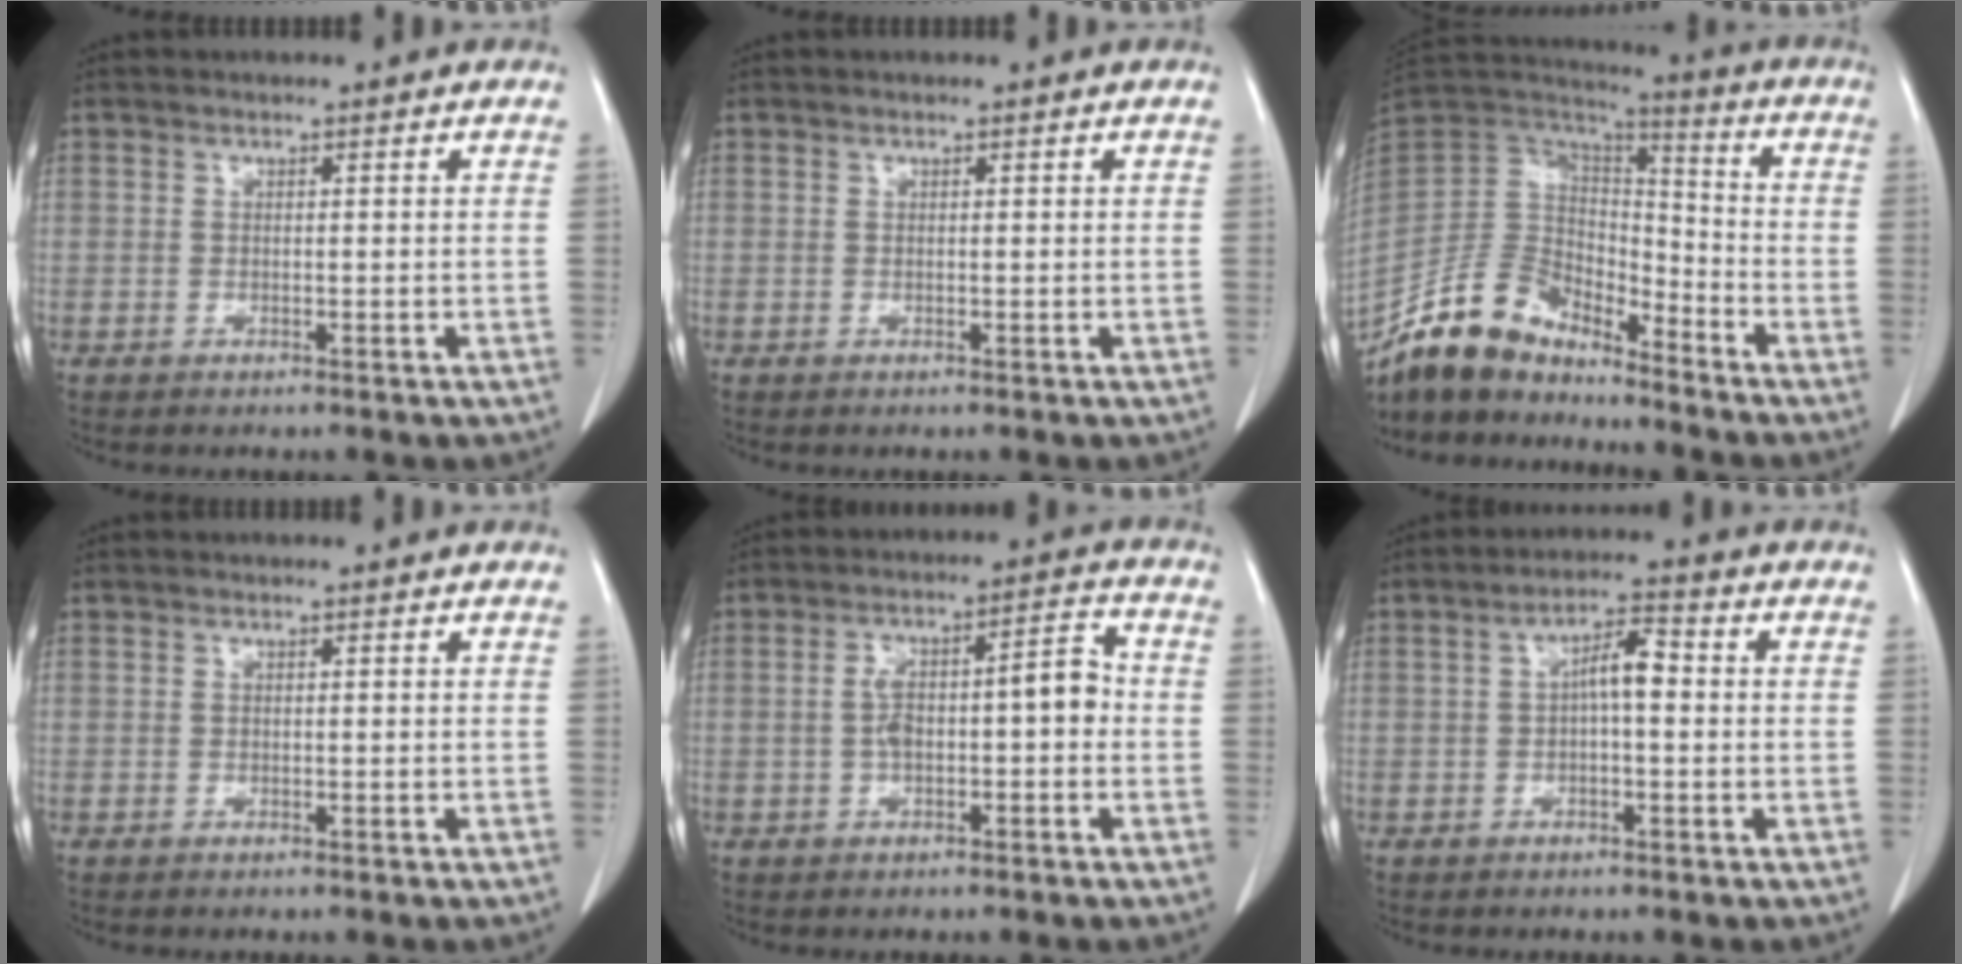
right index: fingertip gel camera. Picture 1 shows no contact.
{"total": 0.0}
{"total": 14.5, "force": [-12.2, 5.0, 6.0], "torque": [-0.121, 0.021, -0.233]}
{"total": 0.0}
{"total": 7.9, "force": [-0.7, 2.6, 7.4], "torque": [-0.132, 0.038, -0.011]}
{"total": 4.6, "force": [0.1, 1.3, 4.4], "torque": [-0.074, 0.018, -0.002]}